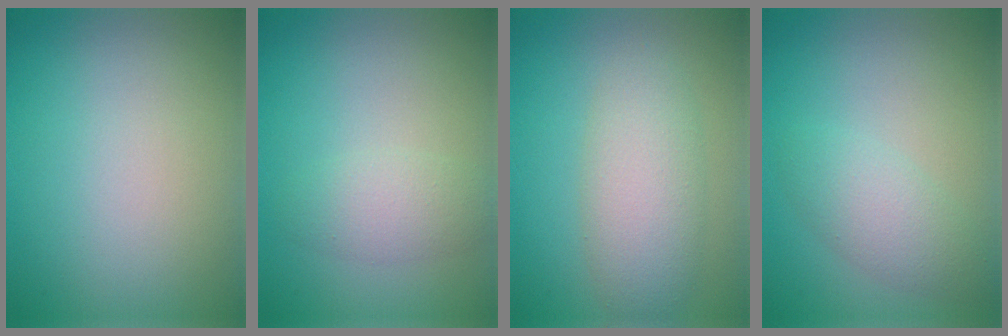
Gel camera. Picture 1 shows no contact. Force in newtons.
{"total": 2.4, "press": 2.4, "slide": 0.0}
{"total": 4.5, "press": 4.5, "slide": 0.2}
{"total": 2.9, "press": 2.9, "slide": 0.2}